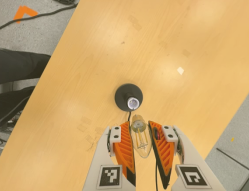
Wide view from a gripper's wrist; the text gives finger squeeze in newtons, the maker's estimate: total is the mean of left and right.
{"total": 18.6, "left": 20.5, "right": 16.8}